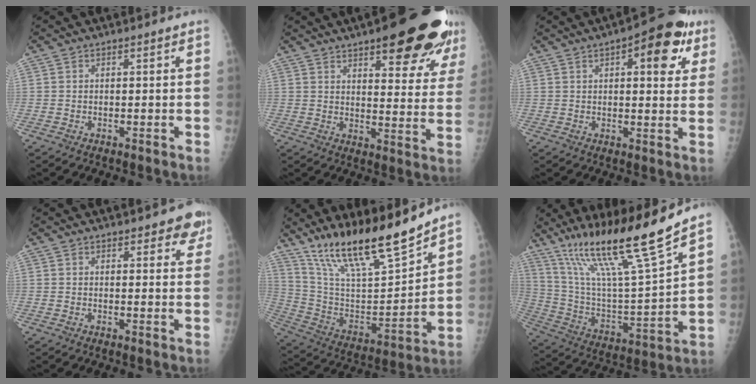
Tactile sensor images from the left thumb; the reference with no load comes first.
{"total": 22.1, "force": [14.2, 6.4, 15.7], "torque": [-0.170, -0.056, 0.180]}
{"total": 12.0, "force": [5.1, 4.7, 9.8], "torque": [-0.089, -0.004, 0.056]}
{"total": 4.6, "force": [3.1, 2.2, 2.5], "torque": [0.004, -0.012, 0.032]}
{"total": 20.5, "force": [16.7, 3.2, 11.4], "torque": [-0.173, -0.086, 0.305]}
{"total": 22.3, "force": [15.5, 1.0, 16.0], "torque": [-0.262, -0.058, 0.285]}